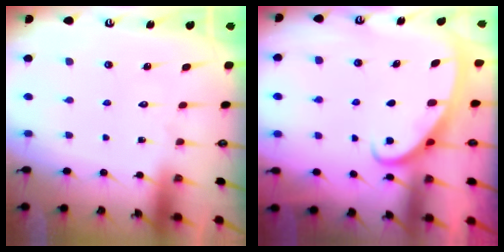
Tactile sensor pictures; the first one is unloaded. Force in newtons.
{"total": 2.7, "press": 2.6, "slide": 0.3}